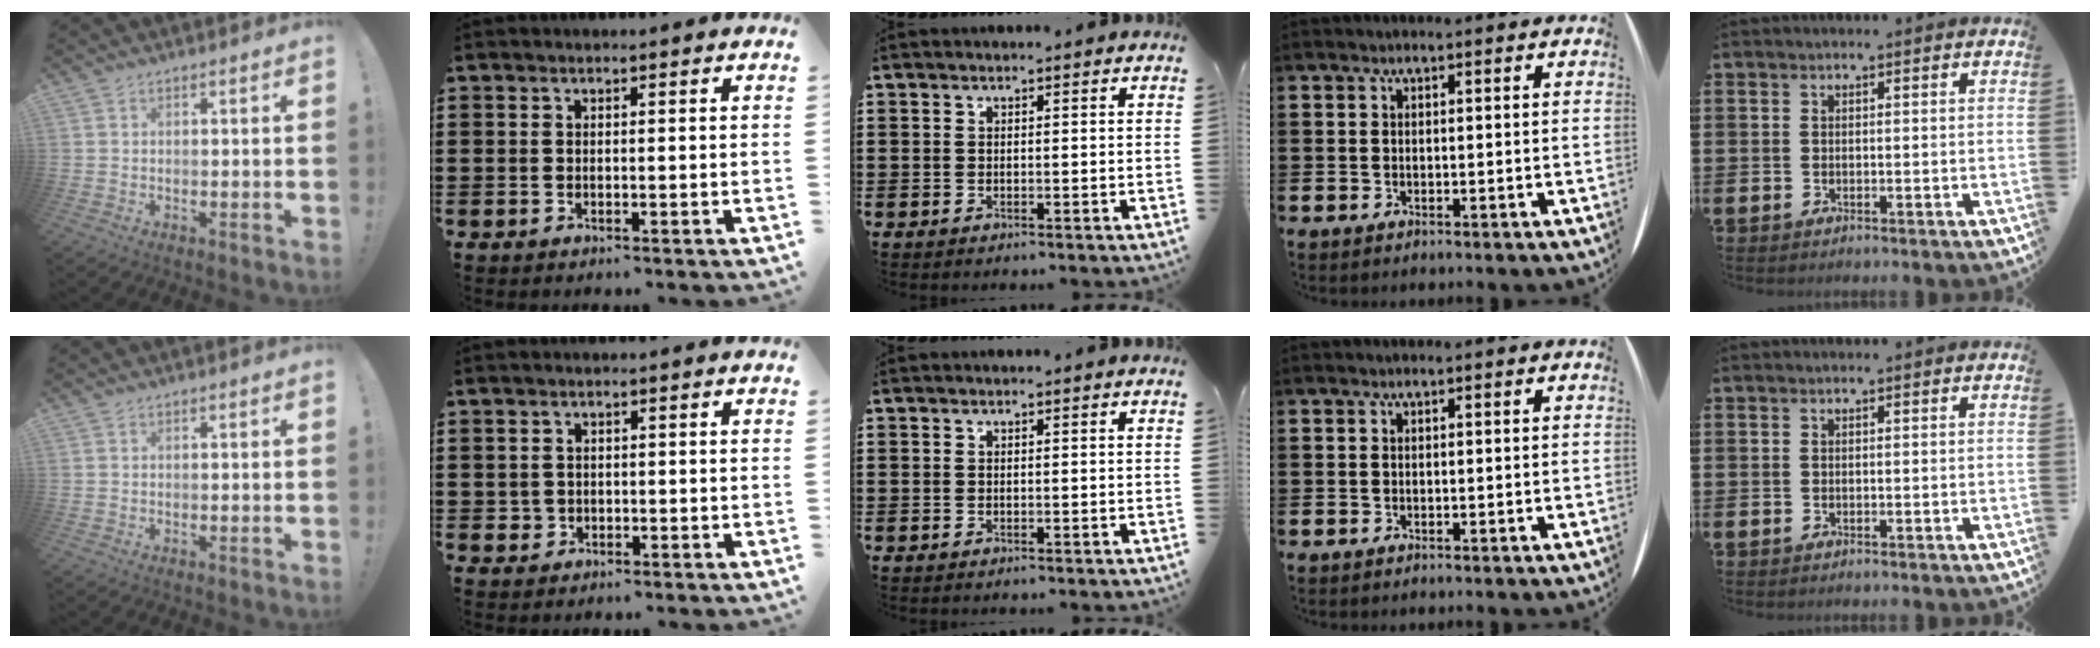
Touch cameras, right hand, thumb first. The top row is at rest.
{"index": {"total": 1.0, "force": [0.0, 1.0, 0.1], "torque": [-0.003, 0.005, -0.001]}}